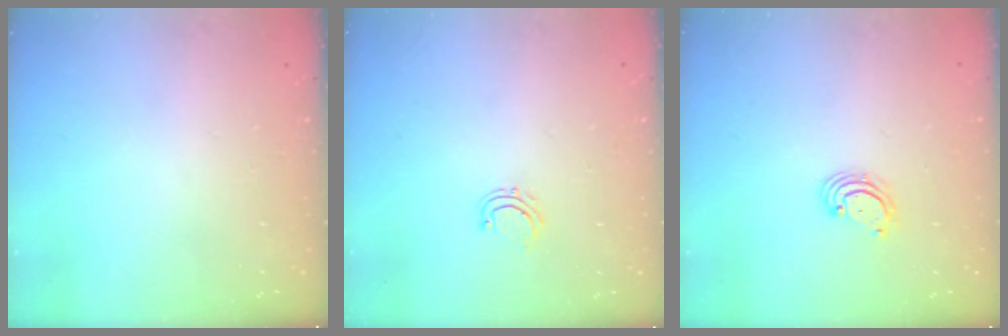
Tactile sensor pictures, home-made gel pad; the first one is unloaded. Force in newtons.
{"total": 5.3, "press": 5.2, "slide": 0.6}
{"total": 2.7, "press": 2.6, "slide": 0.6}